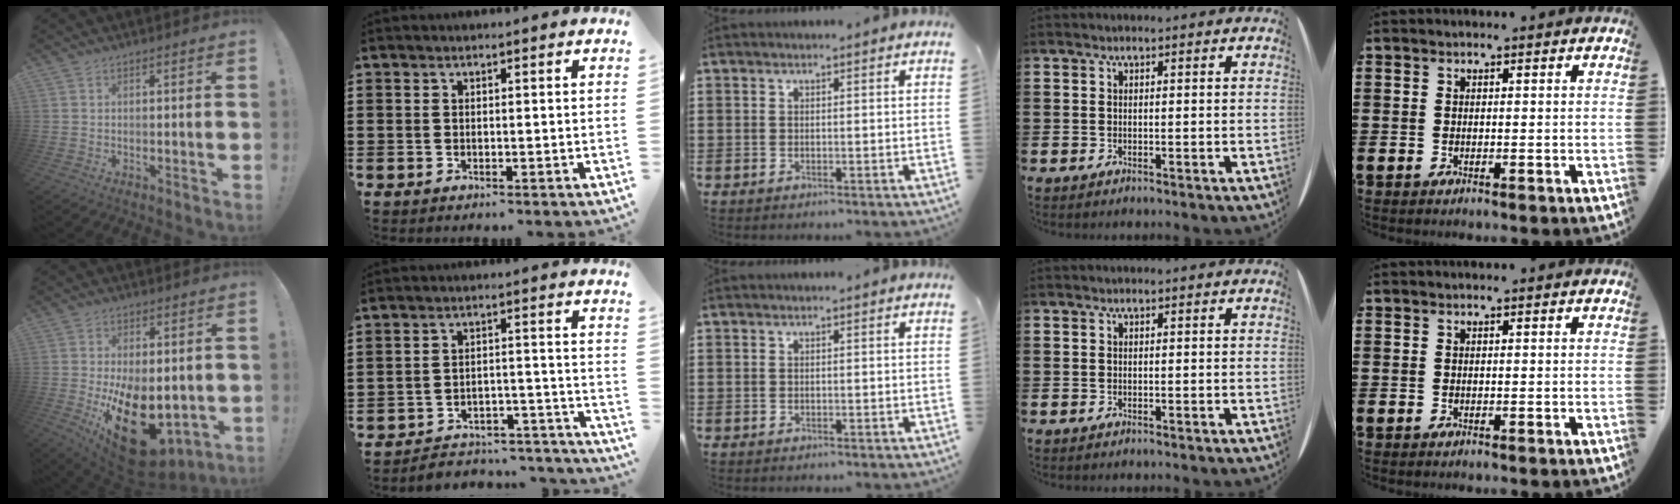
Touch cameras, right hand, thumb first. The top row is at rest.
{"thumb": {"total": 20.5, "force": [-5.3, 11.7, 16.1], "torque": [-0.222, 0.016, -0.065]}, "index": {"total": 4.2, "force": [-4.0, 0.9, 0.9], "torque": [-0.019, 0.003, -0.082]}}